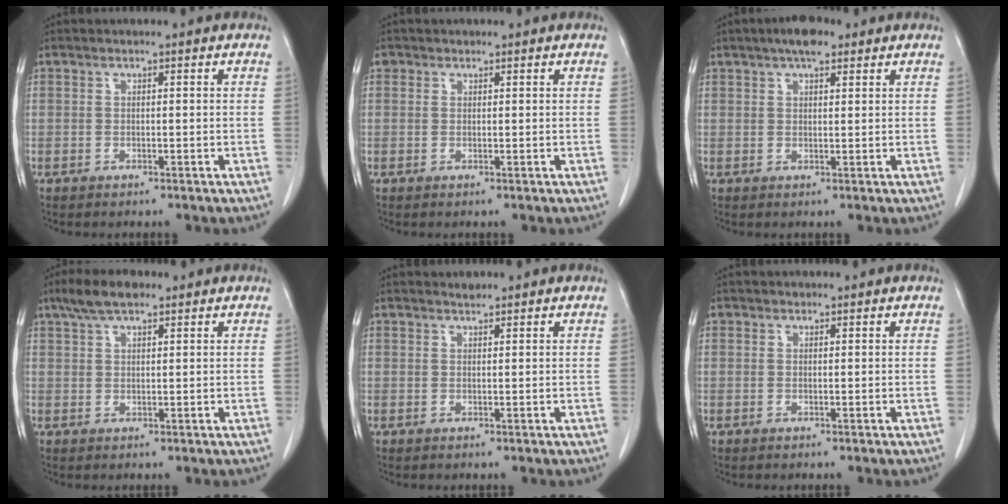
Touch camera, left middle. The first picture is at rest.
{"total": 0.9, "force": [0.6, 0.8, 0.1], "torque": [0.006, 0.003, 0.007]}
{"total": 4.6, "force": [3.1, 1.6, 3.0], "torque": [-0.055, 0.013, 0.048]}
{"total": 5.1, "force": [3.6, 1.7, 3.2], "torque": [-0.069, 0.017, 0.067]}
{"total": 0.9, "force": [0.9, 0.2, 0.1], "torque": [-0.012, -0.003, 0.017]}
{"total": 0.6, "force": [0.4, 0.4, 0.0], "torque": [-0.001, 0.002, 0.007]}